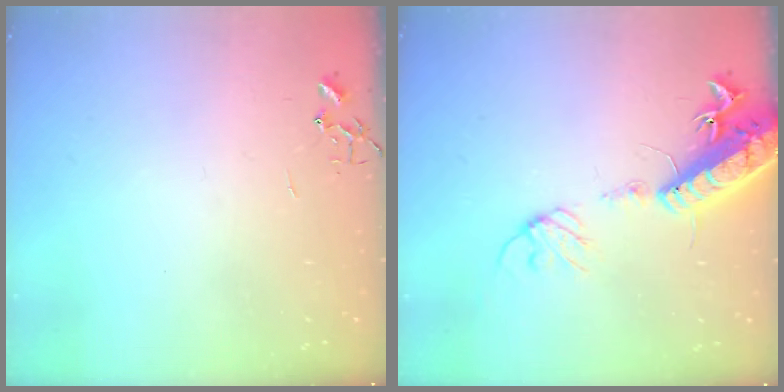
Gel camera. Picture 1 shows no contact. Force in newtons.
{"total": 17.2, "press": 16.7, "slide": 3.9}